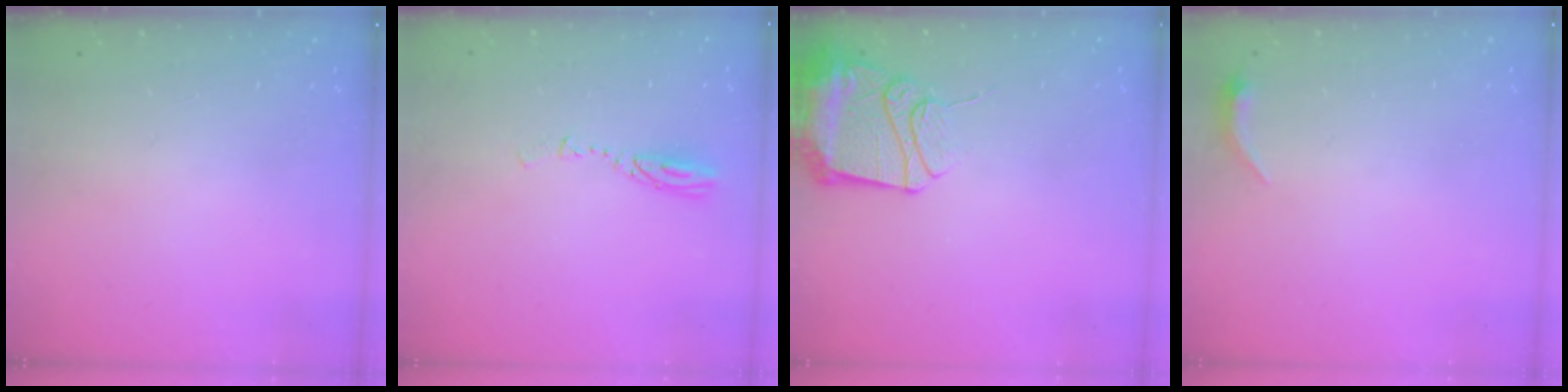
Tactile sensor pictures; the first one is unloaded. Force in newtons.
{"total": 3.7, "press": 3.7, "slide": 0.4}
{"total": 12.8, "press": 12.8, "slide": 1.1}
{"total": 3.5, "press": 3.4, "slide": 0.7}